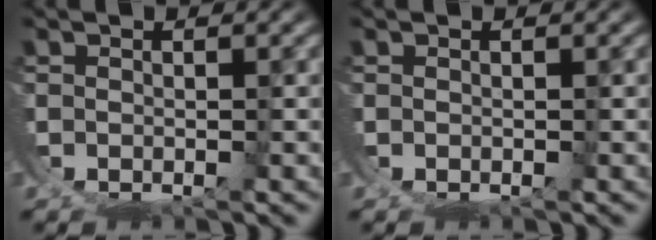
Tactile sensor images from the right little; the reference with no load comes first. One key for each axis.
{"total": 0.0}